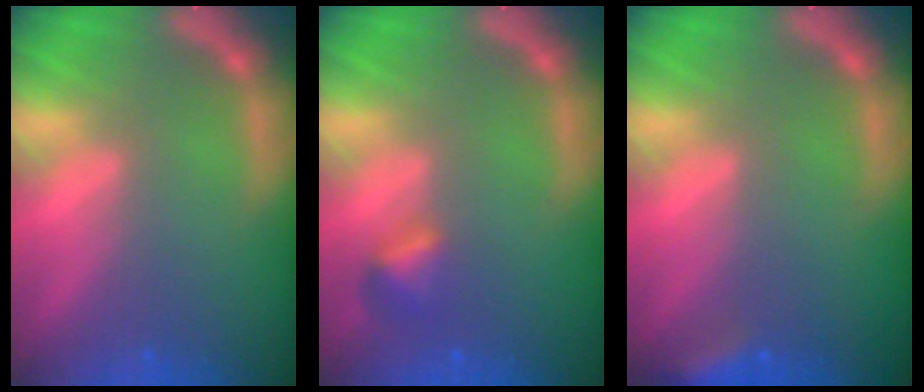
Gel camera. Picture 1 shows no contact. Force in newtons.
{"total": 1.9}
{"total": 2.9}